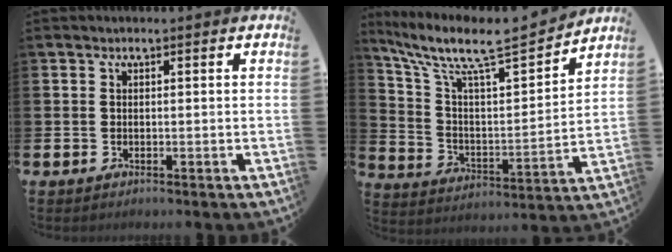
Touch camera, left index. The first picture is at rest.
{"total": 9.6, "force": [8.3, 1.9, 4.6], "torque": [-0.119, -0.060, 0.135]}